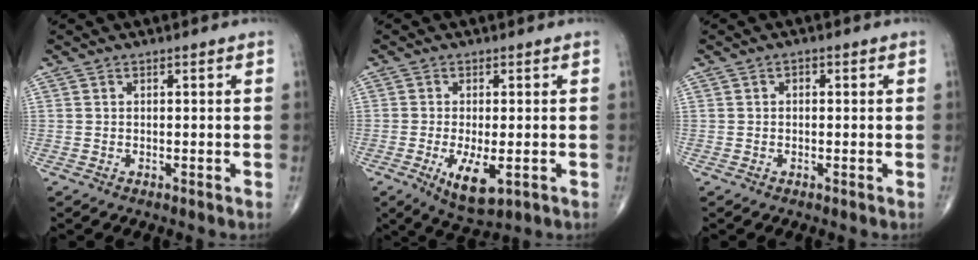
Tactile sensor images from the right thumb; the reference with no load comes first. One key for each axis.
{"total": 7.3, "fx": -2.2, "fy": 2.7, "fz": 6.4, "tx": -0.112, "ty": -0.017, "tz": -0.029}
{"total": 0.9, "fx": 0.2, "fy": 0.7, "fz": 0.6, "tx": -0.005, "ty": 0.003, "tz": 0.000}